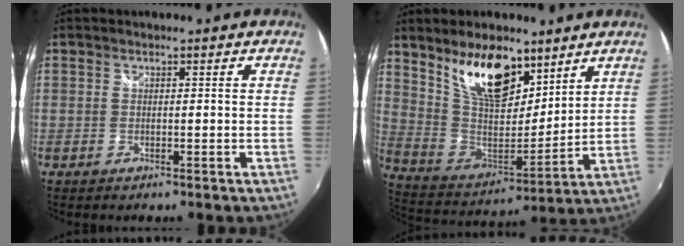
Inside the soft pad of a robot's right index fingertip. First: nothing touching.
{"total": 17.0, "force": [10.6, 8.0, 10.6], "torque": [-0.195, -0.004, 0.203]}